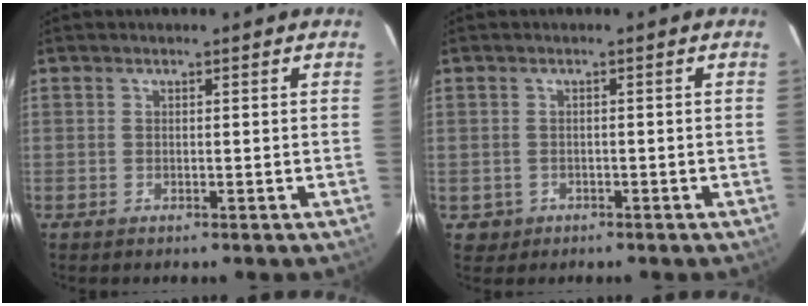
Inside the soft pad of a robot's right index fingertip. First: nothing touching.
{"total": 2.1, "force": [-0.7, 2.0, 0.0], "torque": [0.003, 0.008, -0.007]}